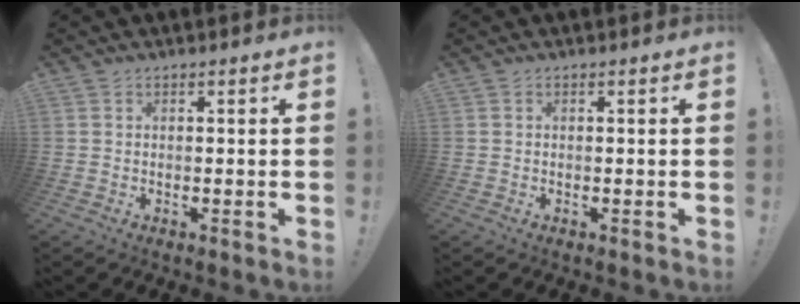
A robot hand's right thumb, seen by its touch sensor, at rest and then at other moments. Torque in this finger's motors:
{"motor_torque": [0.00, -0.01, 0.18, -0.18, 0.01]}